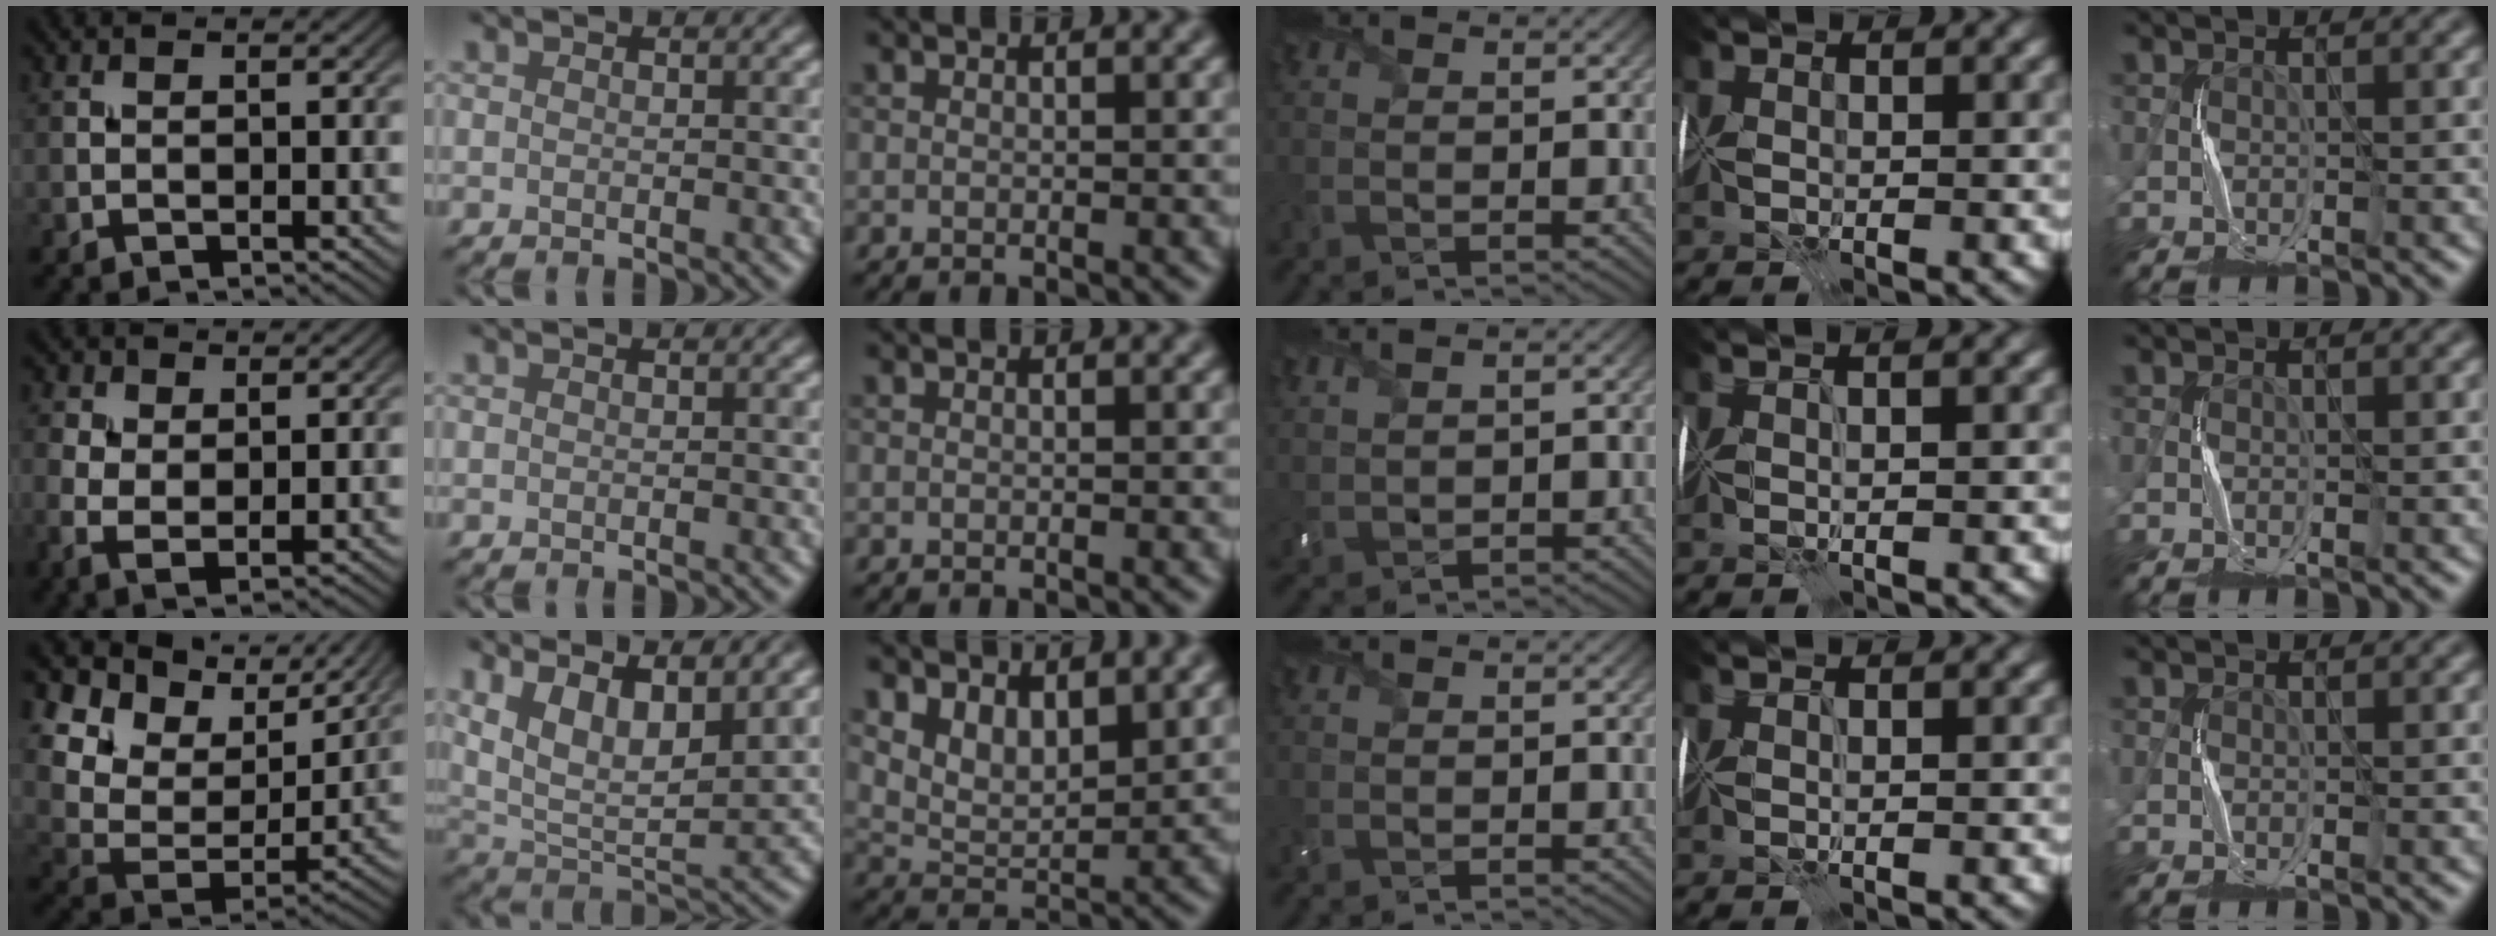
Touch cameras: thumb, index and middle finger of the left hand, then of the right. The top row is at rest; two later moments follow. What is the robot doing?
{"motion": "fold", "object": "memory foam"}